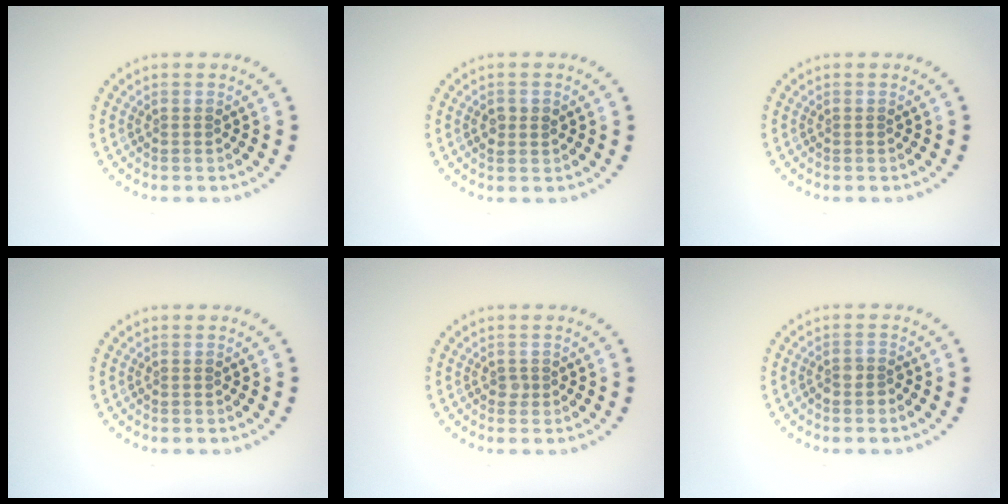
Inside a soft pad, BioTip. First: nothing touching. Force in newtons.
{"total": 1.4, "press": 1.4, "slide": 0.3}
{"total": 0.0}
{"total": 0.0}
{"total": 0.6, "press": 0.5, "slide": 0.3}
{"total": 1.3, "press": 1.1, "slide": 0.8}